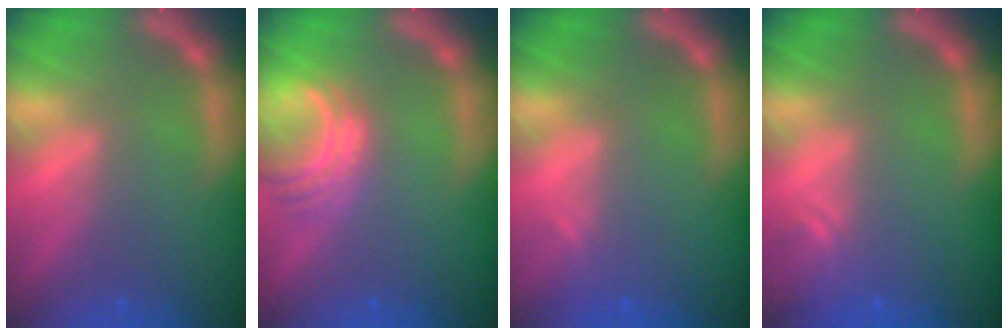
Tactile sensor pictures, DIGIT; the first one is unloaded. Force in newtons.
{"total": 4.5}
{"total": 0.9}
{"total": 1.9}